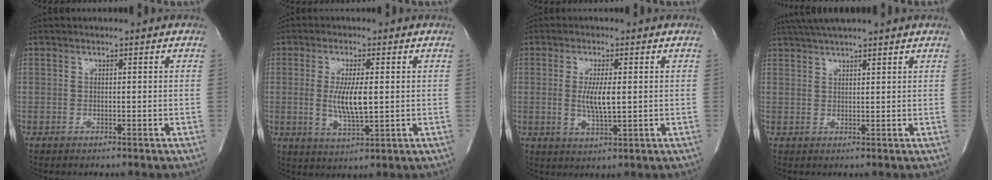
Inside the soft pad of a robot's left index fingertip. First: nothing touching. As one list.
[{"total": 6.4, "force": [0.2, 1.2, 6.2], "torque": [-0.126, -0.012, 0.006]}, {"total": 4.9, "force": [0.2, 0.8, 4.8], "torque": [-0.099, -0.009, 0.004]}, {"total": 8.3, "force": [7.0, 0.2, 4.4], "torque": [-0.077, 0.041, 0.103]}]